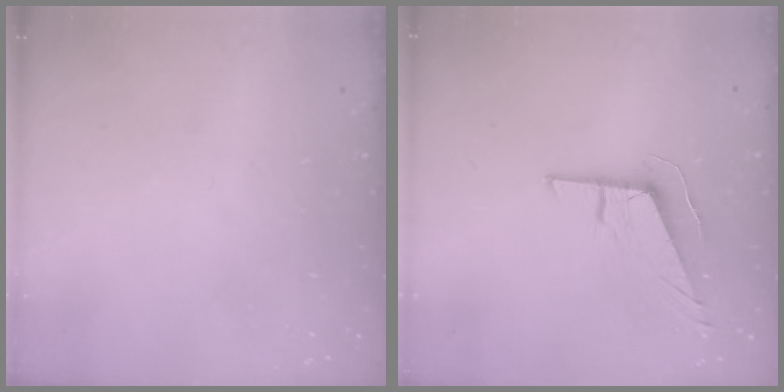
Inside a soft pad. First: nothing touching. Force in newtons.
{"total": 9.7, "press": 9.5, "slide": 2.0}